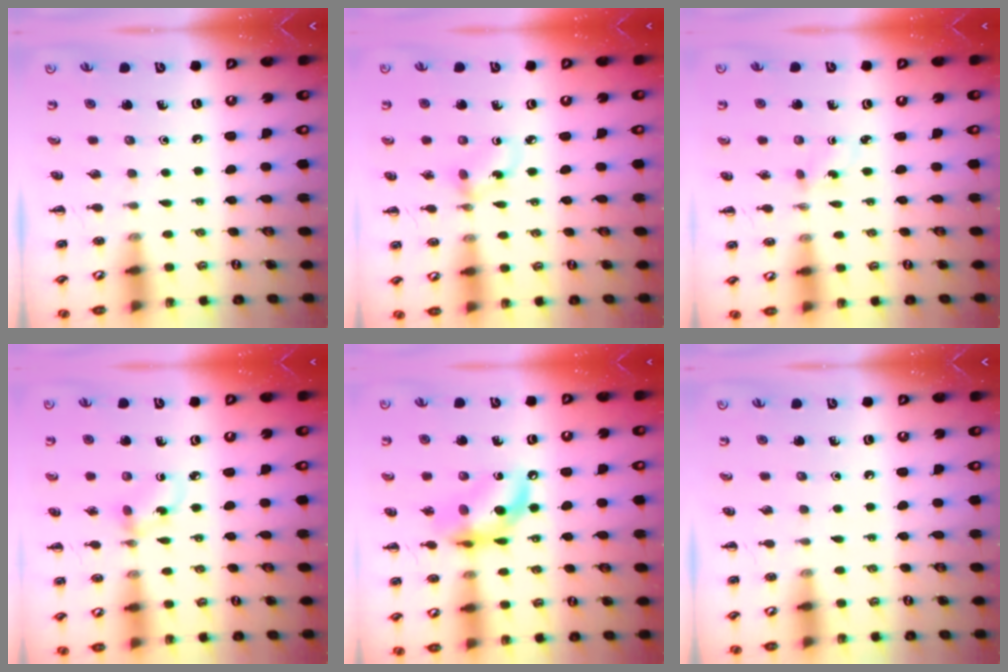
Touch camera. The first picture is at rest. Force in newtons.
{"total": 3.0, "press": 2.9, "slide": 0.7}
{"total": 1.5, "press": 1.4, "slide": 0.7}
{"total": 3.3, "press": 3.2, "slide": 0.7}
{"total": 13.6, "press": 13.2, "slide": 3.3}
{"total": 0.0}